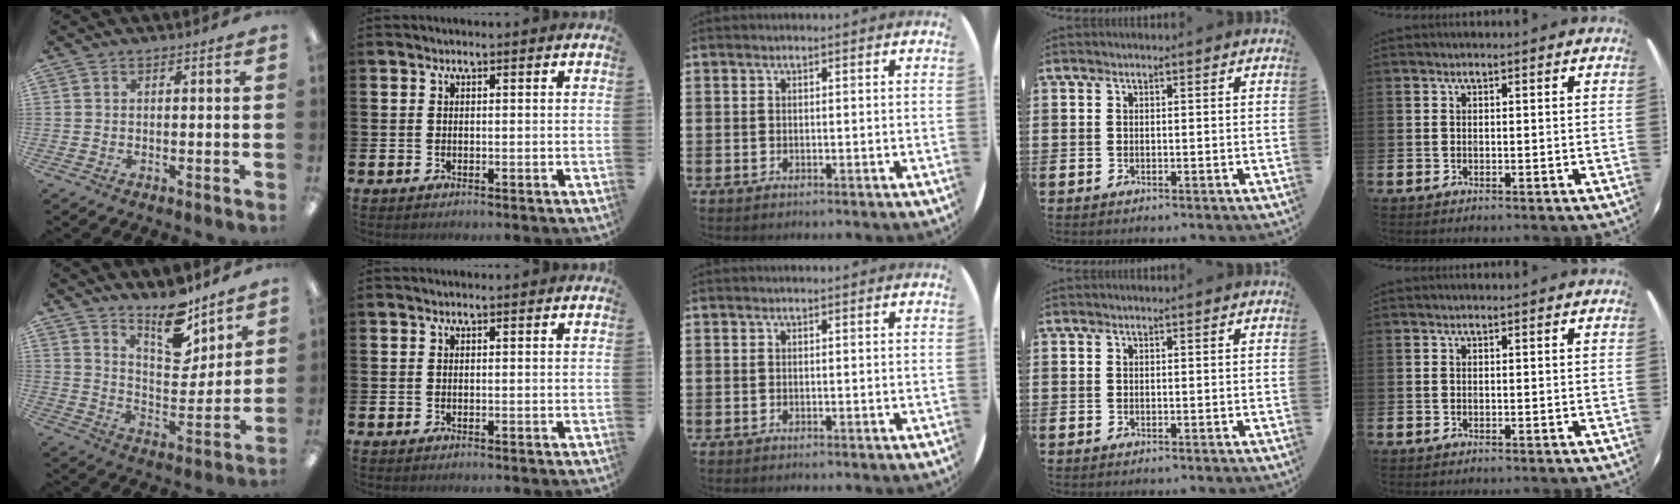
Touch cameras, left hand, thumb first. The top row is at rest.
{"thumb": {"total": 13.4, "force": [10.5, 5.6, 6.2], "torque": [-0.082, -0.079, 0.187]}}